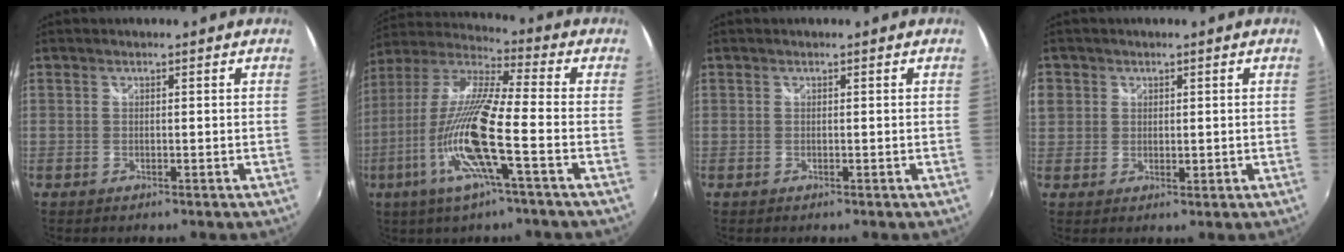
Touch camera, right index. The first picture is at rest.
{"total": 17.0, "force": [-6.1, 1.1, 15.8], "torque": [-0.304, -0.022, -0.125]}
{"total": 0.0}
{"total": 4.7, "force": [1.0, 4.3, 1.7], "torque": [-0.034, 0.005, 0.019]}